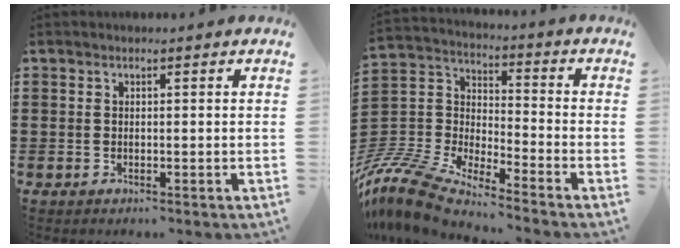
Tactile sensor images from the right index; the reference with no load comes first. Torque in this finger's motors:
{"motor_torque": [-0.53, 0.28, 0.03, -0.01]}